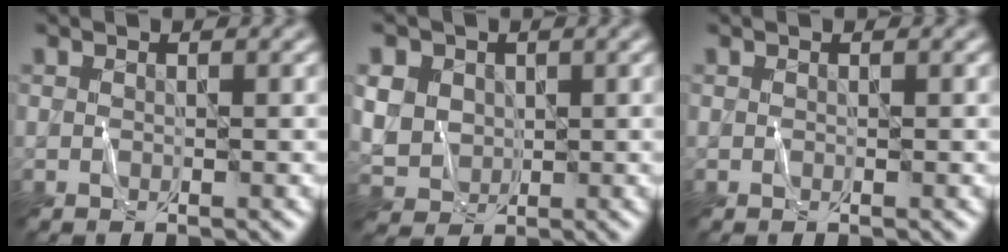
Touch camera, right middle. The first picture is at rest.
{"total": 6.1, "force": [2.0, 5.1, 2.6], "torque": [-0.079, 0.019, 0.036]}
{"total": 0.0}